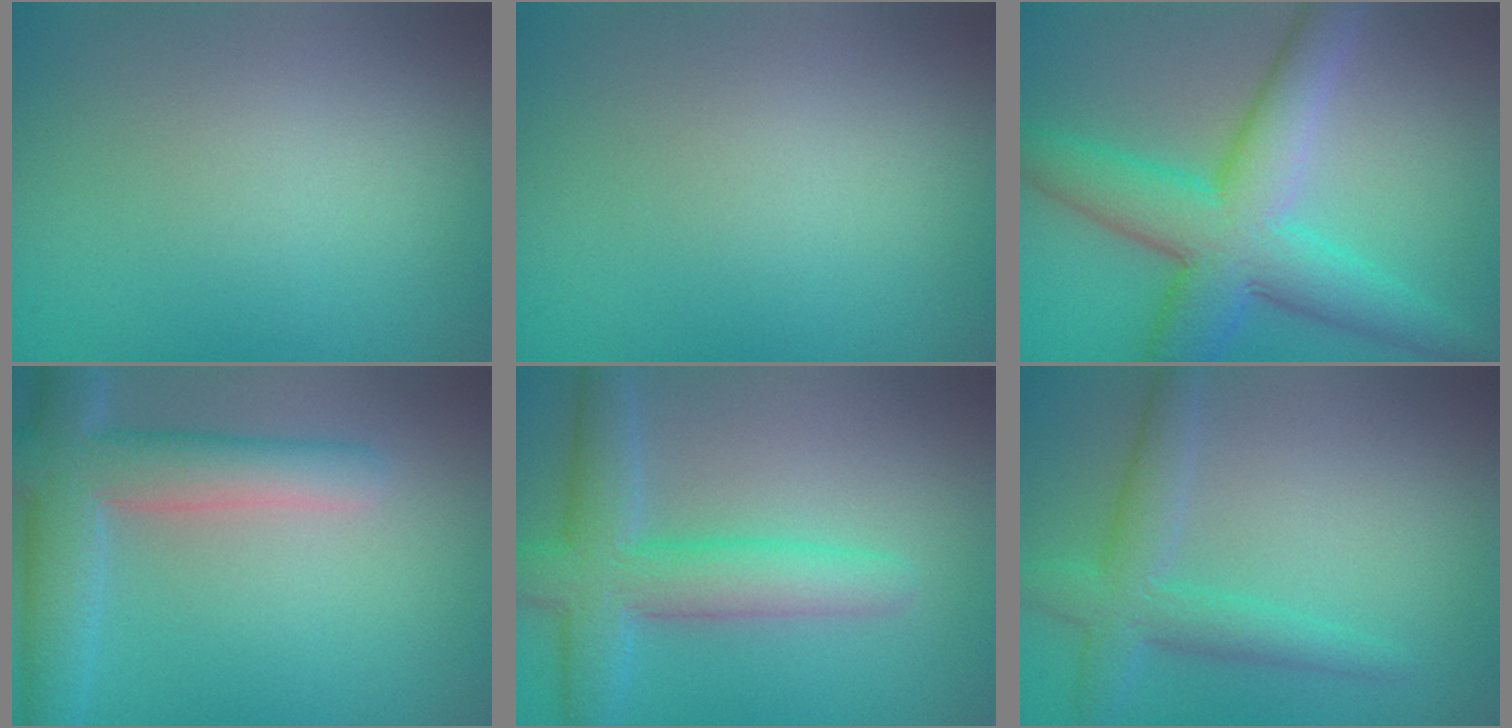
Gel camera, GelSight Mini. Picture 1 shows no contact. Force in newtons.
{"total": 0.0}
{"total": 8.8, "press": 8.8, "slide": 0.2}
{"total": 7.1, "press": 7.0, "slide": 0.7}
{"total": 5.9, "press": 5.9, "slide": 0.3}
{"total": 3.6, "press": 3.6, "slide": 0.1}